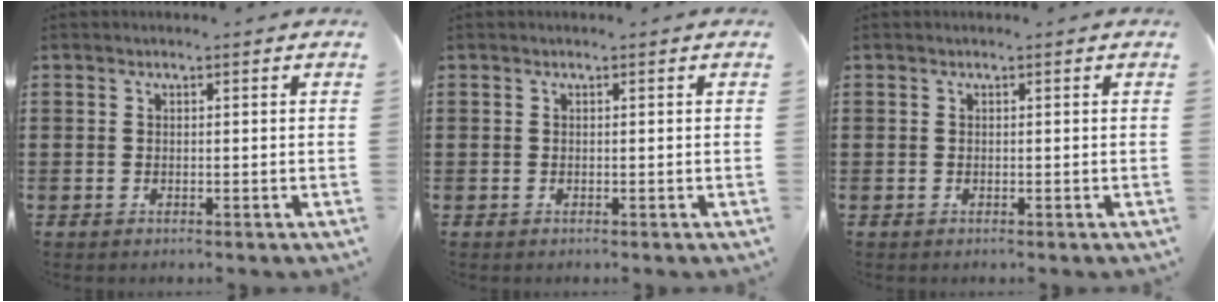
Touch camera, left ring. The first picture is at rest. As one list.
[{"total": 0.0}, {"total": 0.0}]